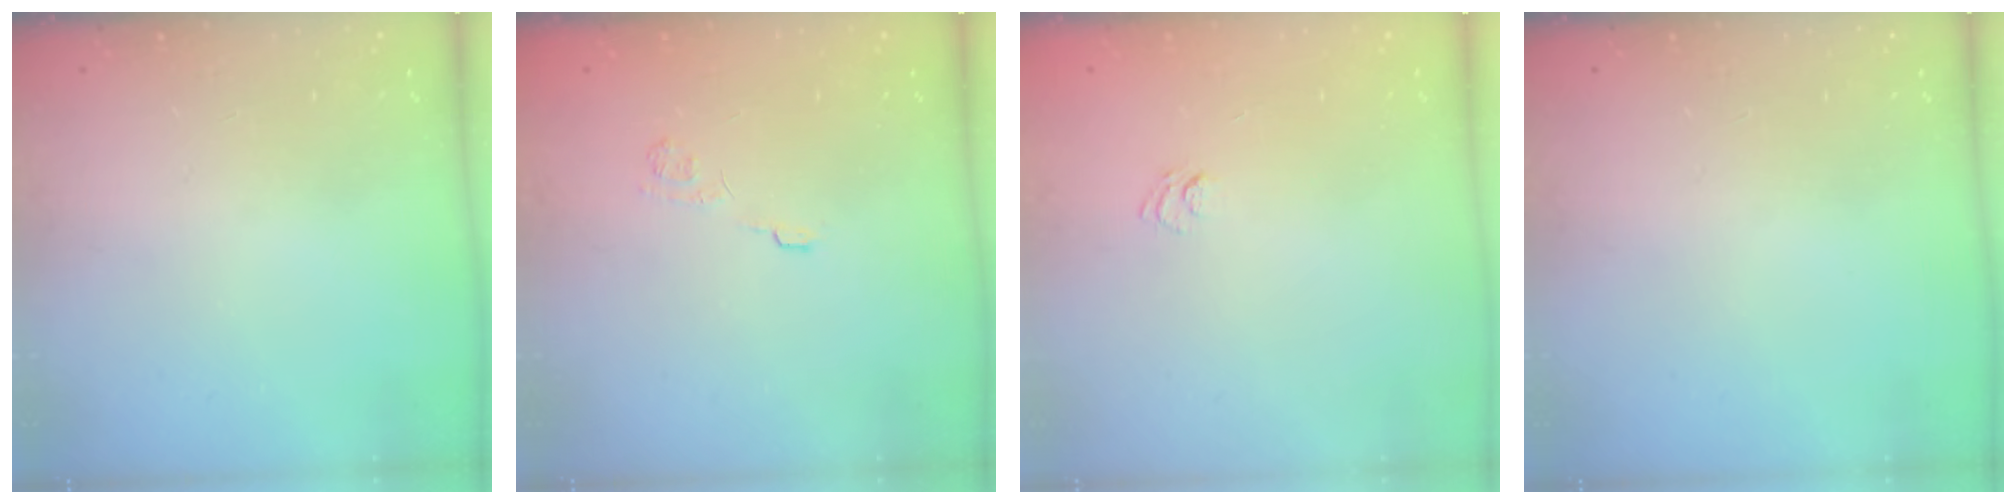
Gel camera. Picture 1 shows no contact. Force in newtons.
{"total": 6.9, "press": 6.7, "slide": 1.5}
{"total": 4.3, "press": 4.1, "slide": 1.3}
{"total": 0.0}